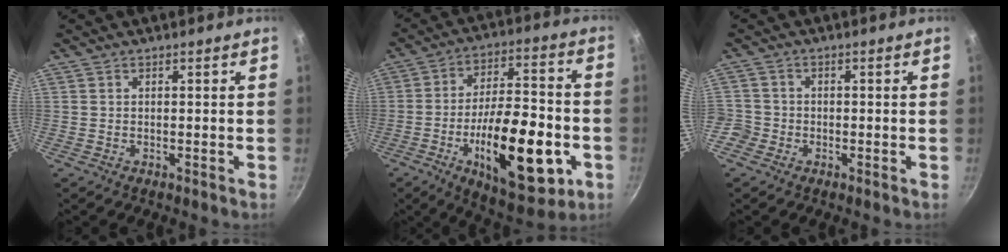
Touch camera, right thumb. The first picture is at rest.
{"total": 23.9, "force": [-7.3, 10.0, 20.5], "torque": [-0.291, 0.027, -0.101]}
{"total": 4.5, "force": [-2.2, 3.8, 0.9], "torque": [-0.017, 0.025, -0.044]}